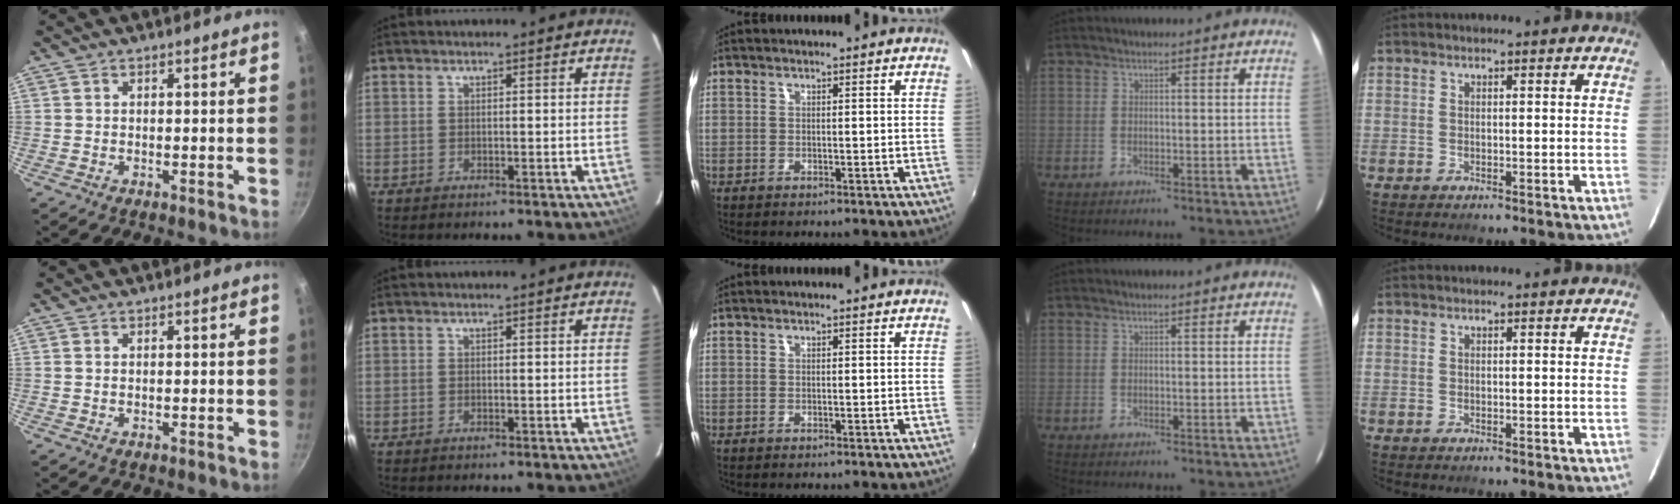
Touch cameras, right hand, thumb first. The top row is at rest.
{}